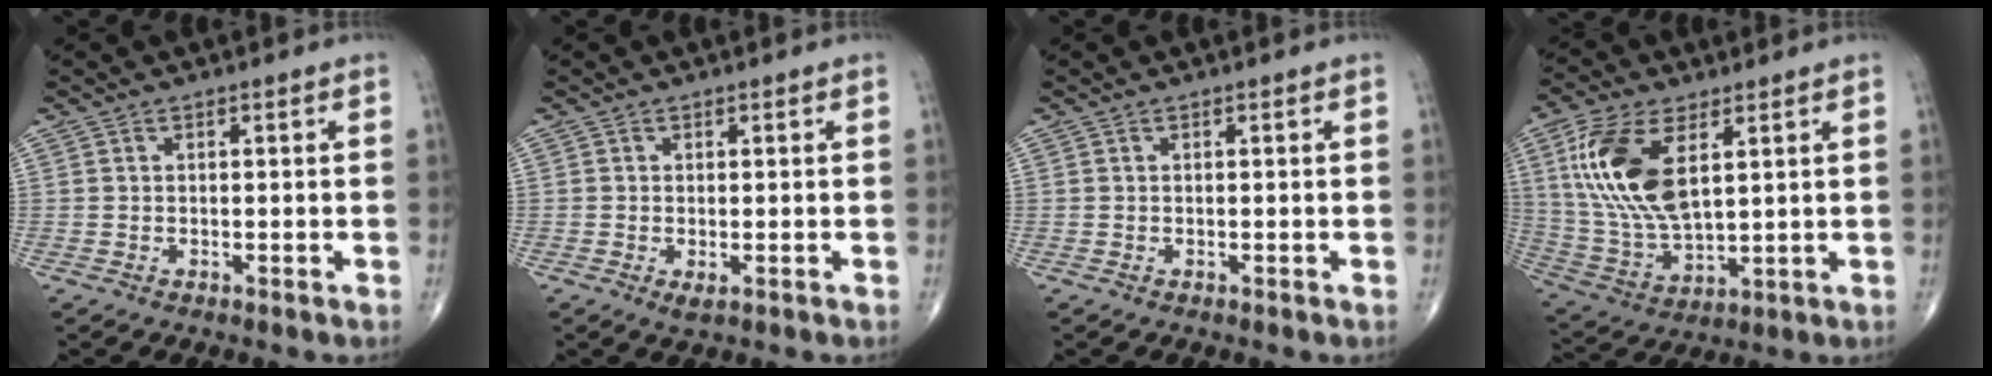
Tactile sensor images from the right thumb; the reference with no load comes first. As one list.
[{"total": 1.4, "force": [-0.4, 0.5, 1.3], "torque": [-0.024, -0.005, -0.005]}, {"total": 0.0}, {"total": 16.8, "force": [5.3, 8.3, 13.6], "torque": [-0.278, -0.016, 0.111]}]